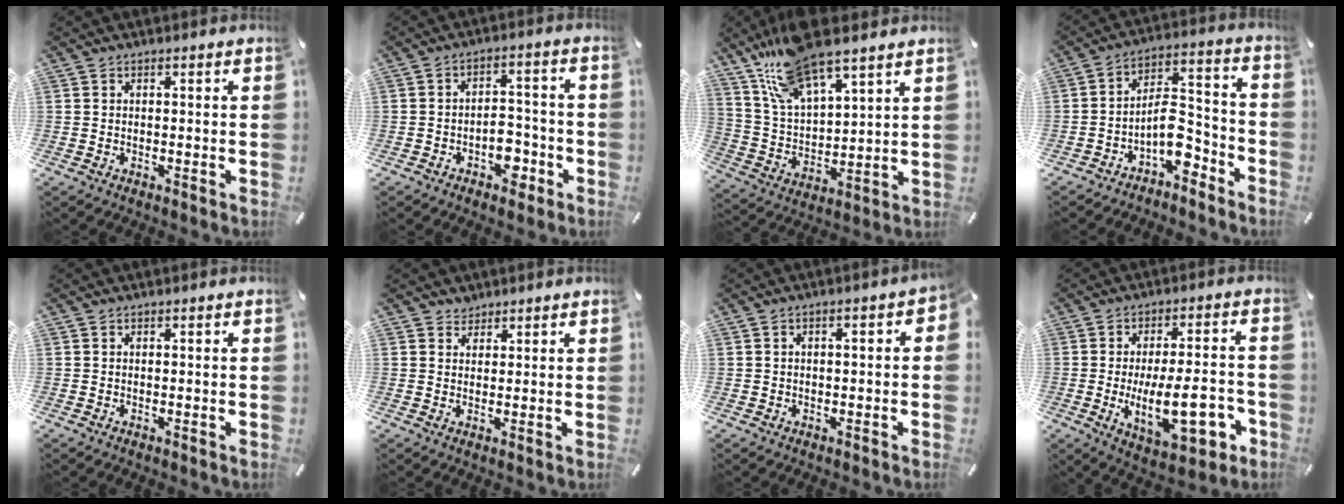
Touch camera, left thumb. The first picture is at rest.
{"total": 6.9, "force": [-3.3, 4.5, 4.0], "torque": [-0.050, 0.019, -0.055]}
{"total": 14.0, "force": [11.5, 3.9, 7.0], "torque": [-0.177, -0.061, 0.203]}
{"total": 9.7, "force": [-5.1, 5.4, 6.1], "torque": [-0.103, 0.017, -0.094]}
{"total": 0.0}
{"total": 1.9, "force": [1.5, 1.2, -0.1], "torque": [0.010, -0.002, 0.028]}
{"total": 2.9, "force": [-0.7, 1.1, 2.5], "torque": [-0.044, 0.010, -0.013]}
{"total": 18.4, "force": [-4.0, 7.3, 16.4], "torque": [-0.261, -0.010, -0.054]}